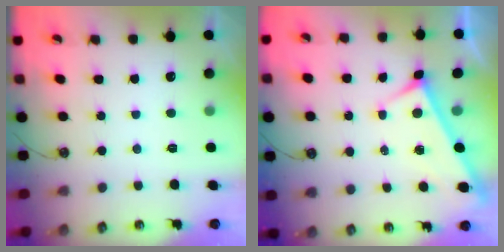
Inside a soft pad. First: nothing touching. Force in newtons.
{"total": 4.0, "press": 4.0, "slide": 0.3}